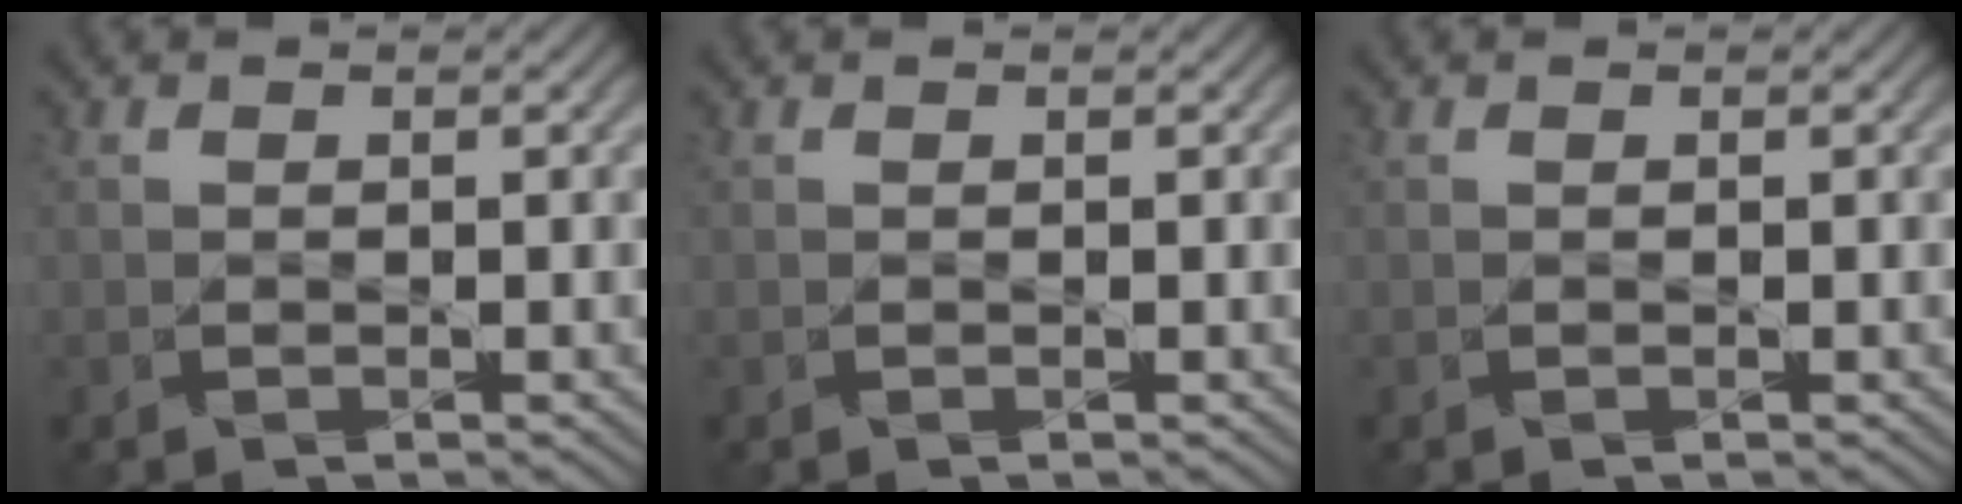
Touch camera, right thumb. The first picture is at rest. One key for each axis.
{"total": 0.0}
{"total": 0.0}